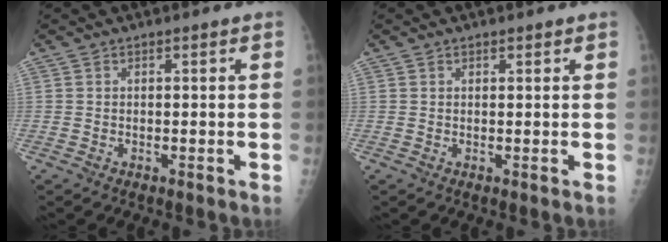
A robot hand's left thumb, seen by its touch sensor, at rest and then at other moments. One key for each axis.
{"total": 0.9, "fx": 0.6, "fy": 0.5, "fz": 0.2, "tx": 0.006, "ty": -0.004, "tz": 0.006}